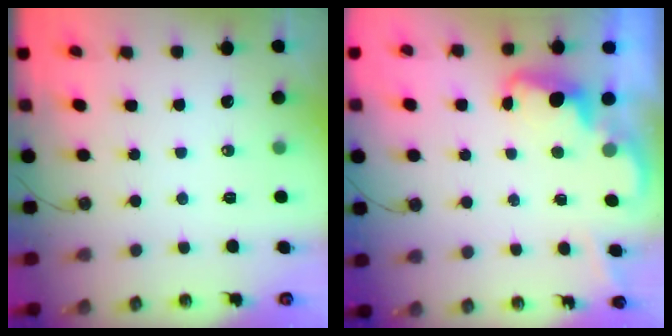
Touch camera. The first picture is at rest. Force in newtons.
{"total": 2.2, "press": 2.2, "slide": 0.5}